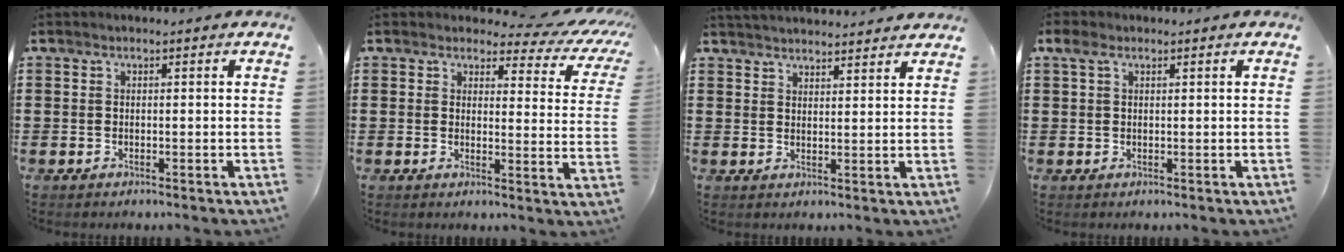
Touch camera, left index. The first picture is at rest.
{"total": 3.7, "force": [2.6, 1.8, 1.9], "torque": [-0.037, -0.014, 0.038]}
{"total": 2.8, "force": [2.8, -0.1, 0.0], "torque": [-0.010, -0.010, 0.053]}
{"total": 2.0, "force": [0.8, 1.2, 1.4], "torque": [-0.032, 0.008, 0.012]}